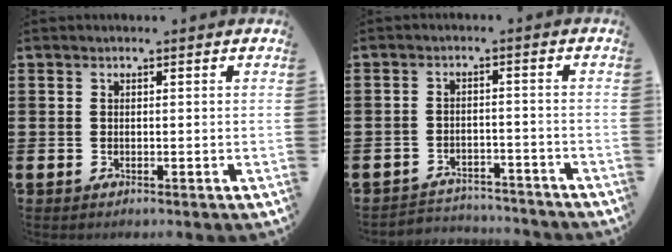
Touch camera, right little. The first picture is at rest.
{"total": 2.9, "force": [-2.8, 0.3, -0.2], "torque": [-0.005, 0.002, -0.062]}